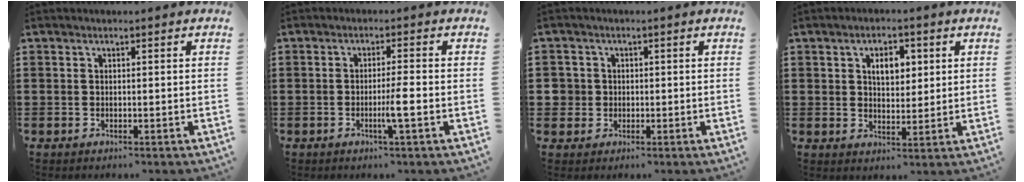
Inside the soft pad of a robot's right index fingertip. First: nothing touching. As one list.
[{"total": 3.7, "force": [-1.2, -0.1, 3.5], "torque": [-0.066, -0.010, -0.025]}, {"total": 2.6, "force": [-0.2, 2.5, 0.4], "torque": [-0.028, 0.005, -0.008]}, {"total": 4.3, "force": [1.4, 2.6, 3.1], "torque": [-0.053, 0.006, 0.019]}]